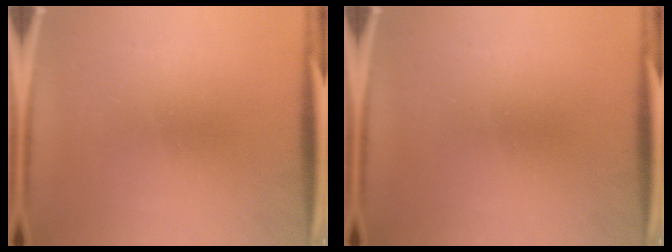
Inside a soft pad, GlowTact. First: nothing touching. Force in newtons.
{"total": 0.0}